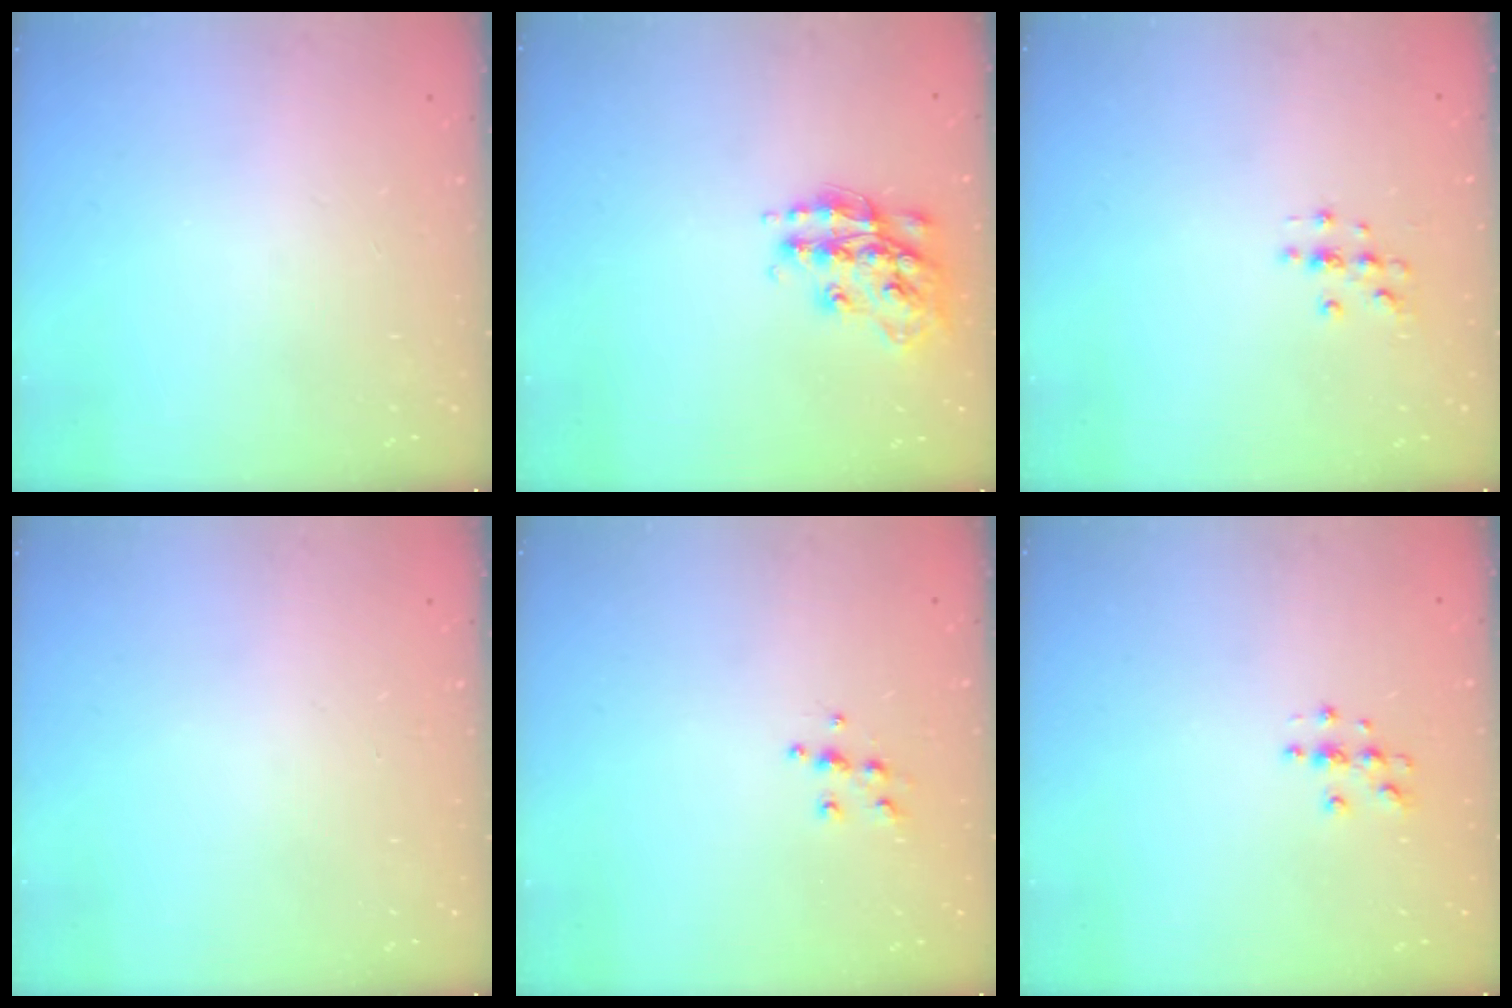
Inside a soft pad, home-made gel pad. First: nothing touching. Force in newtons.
{"total": 15.9, "press": 15.9, "slide": 0.9}
{"total": 2.0, "press": 2.0, "slide": 0.2}
{"total": 0.0}
{"total": 5.7, "press": 5.7, "slide": 0.6}
{"total": 3.8, "press": 3.8, "slide": 0.4}